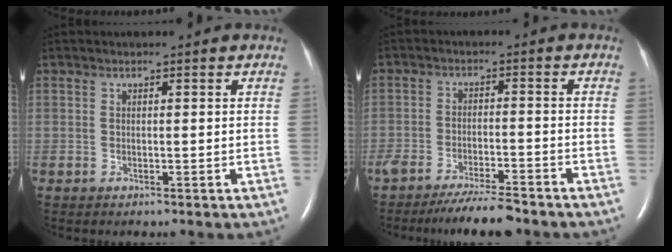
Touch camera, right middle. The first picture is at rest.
{"total": 7.9, "force": [-6.9, 0.8, 3.7], "torque": [-0.058, -0.019, -0.113]}